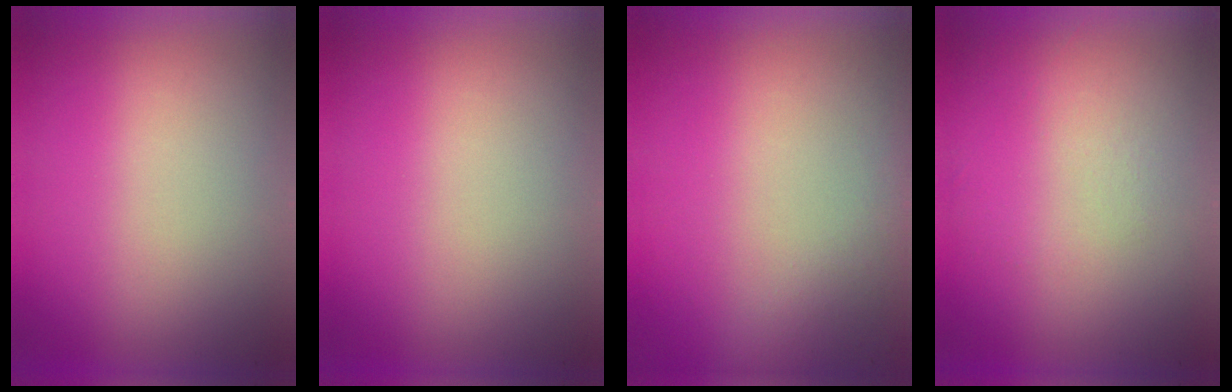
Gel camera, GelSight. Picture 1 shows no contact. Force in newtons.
{"total": 0.0}
{"total": 8.2}
{"total": 1.2}